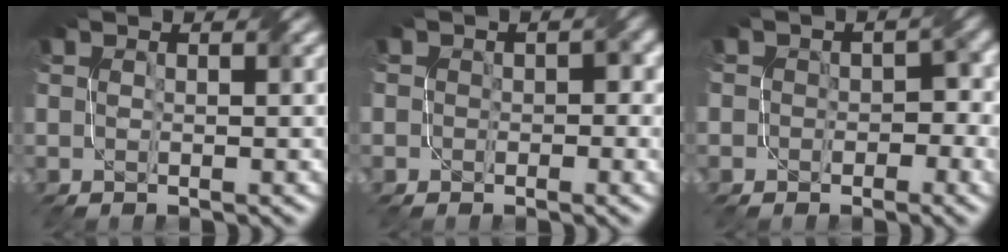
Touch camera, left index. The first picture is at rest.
{"total": 2.4, "force": [-0.5, 1.9, 1.4], "torque": [-0.002, 0.002, -0.002]}
{"total": 3.2, "force": [-0.8, 2.7, 1.6], "torque": [0.013, 0.004, -0.010]}